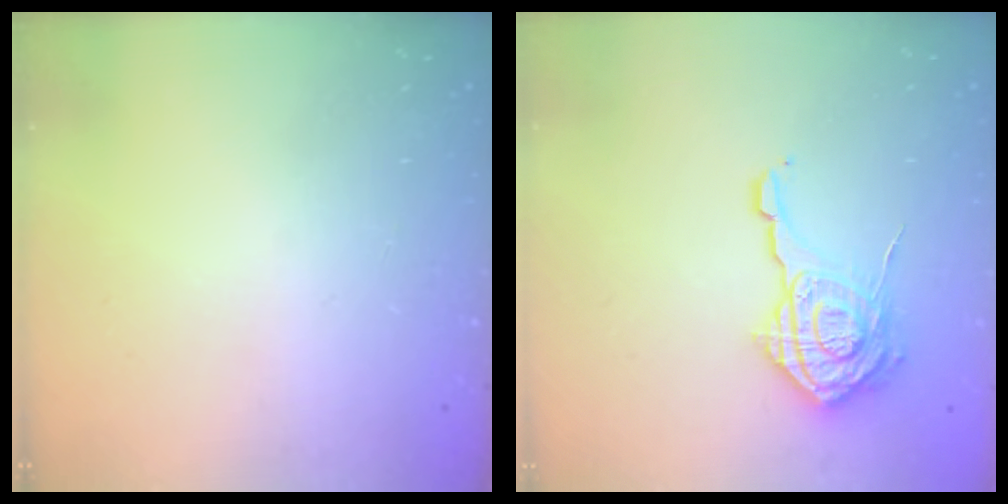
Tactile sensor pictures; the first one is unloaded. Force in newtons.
{"total": 15.0, "press": 15.0, "slide": 0.6}